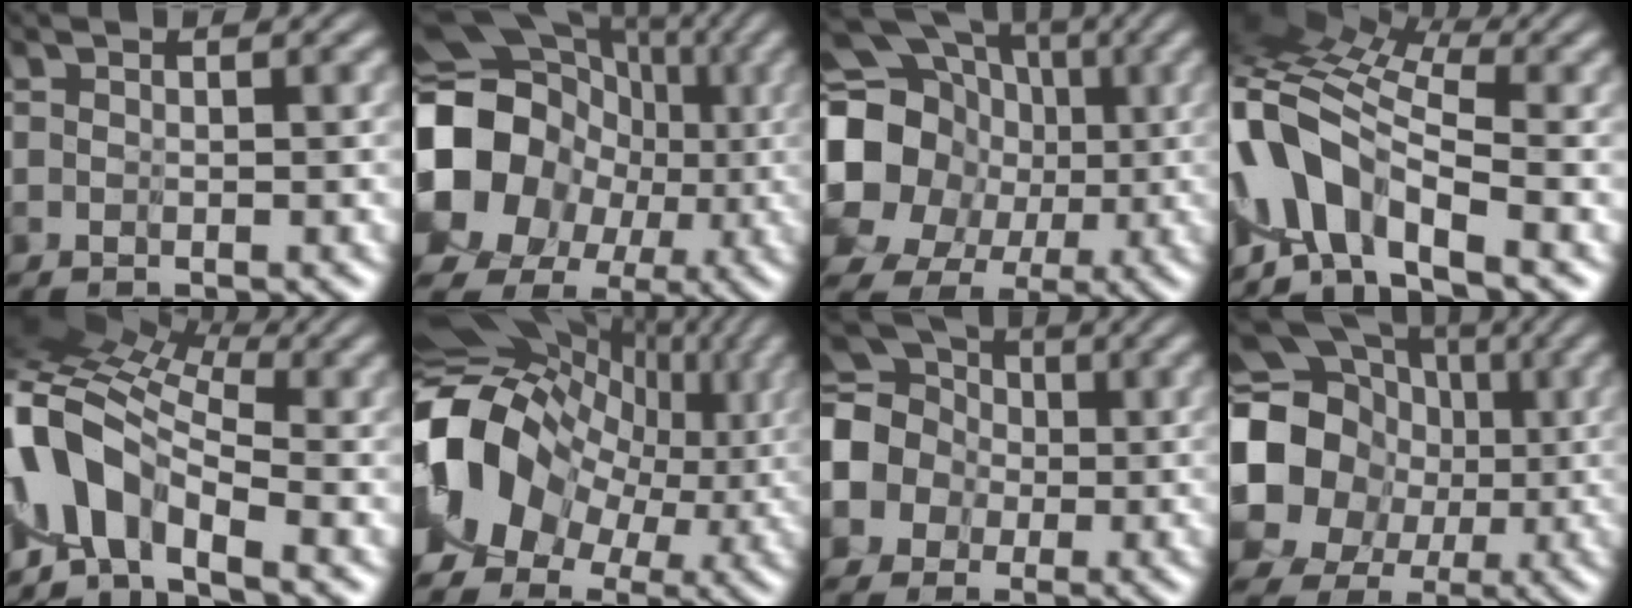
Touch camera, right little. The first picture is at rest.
{"total": 16.5, "force": [-1.0, 15.2, 6.5], "torque": [-0.154, -0.004, -0.045]}
{"total": 17.4, "force": [1.6, 15.9, 6.9], "torque": [-0.198, 0.009, -0.004]}
{"total": 7.5, "force": [-3.6, 2.9, 5.9], "torque": [-0.125, 0.008, -0.080]}
{"total": 7.0, "force": [-2.0, 3.8, 5.5], "torque": [-0.117, 0.007, -0.061]}
{"total": 12.7, "force": [0.0, 10.0, 7.8], "torque": [-0.173, 0.000, 0.008]}
{"total": 8.0, "force": [0.4, 7.1, 3.6], "torque": [-0.113, -0.005, -0.025]}
{"total": 18.5, "force": [1.9, 17.1, 6.8], "torque": [-0.190, 0.015, -0.007]}